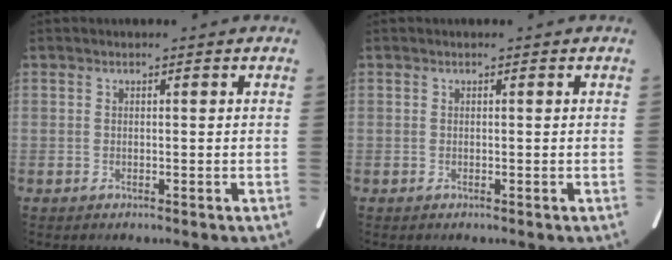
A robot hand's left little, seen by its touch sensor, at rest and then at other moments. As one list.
[{"total": 0.0}]